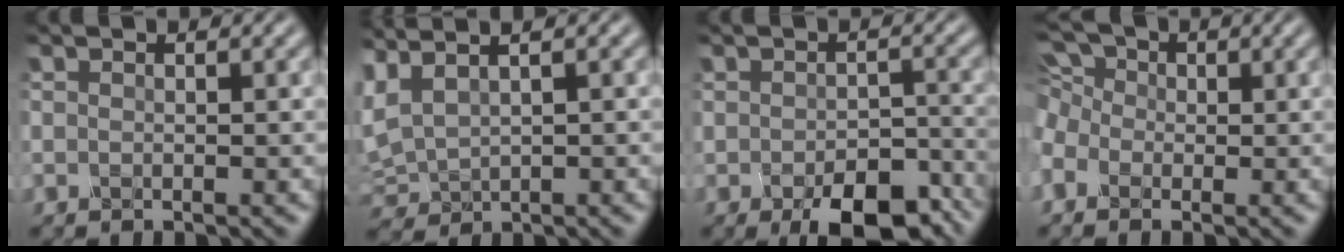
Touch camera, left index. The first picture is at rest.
{"total": 2.5, "force": [1.5, 1.0, 1.8], "torque": [-0.062, 0.013, 0.040]}
{"total": 6.6, "force": [-4.1, 3.0, 4.2], "torque": [-0.054, -0.014, -0.050]}
{"total": 5.8, "force": [0.4, 4.8, 3.3], "torque": [-0.092, 0.026, -0.023]}